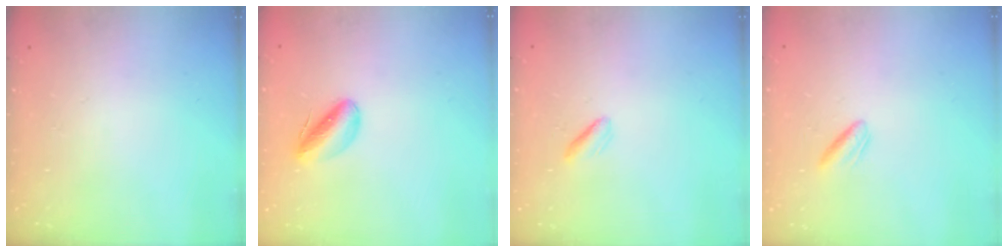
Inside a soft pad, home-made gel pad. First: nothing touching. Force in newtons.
{"total": 5.8, "press": 5.5, "slide": 1.9}
{"total": 1.9, "press": 1.8, "slide": 0.6}
{"total": 2.1, "press": 1.8, "slide": 1.1}